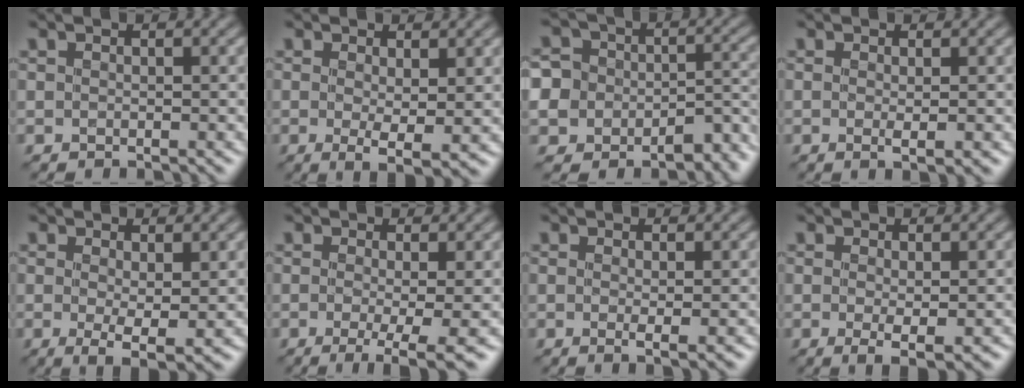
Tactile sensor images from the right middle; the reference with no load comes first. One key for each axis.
{"total": 3.1, "fx": 0.2, "fy": 0.8, "fz": 3.0, "tx": -0.057, "ty": -0.008, "tz": 0.003}
{"total": 15.3, "fx": -9.1, "fy": 11.7, "fz": 4.1, "tx": -0.088, "ty": -0.046, "tz": -0.143}
{"total": 1.8, "fx": 0.1, "fy": 0.5, "fz": 1.8, "tx": -0.027, "ty": -0.001, "tz": -0.001}
{"total": 3.6, "fx": 0.1, "fy": 1.1, "fz": 3.4, "tx": -0.064, "ty": -0.009, "tz": 0.002}
{"total": 5.7, "fx": -1.5, "fy": 1.7, "fz": 5.2, "tx": -0.071, "ty": -0.008, "tz": -0.021}
{"total": 1.7, "fx": 0.2, "fy": 0.3, "fz": 1.6, "tx": -0.030, "ty": -0.003, "tz": 0.001}
{"total": 2.5, "fx": -0.2, "fy": 0.6, "fz": 2.4, "tx": -0.046, "ty": -0.008, "tz": -0.002}